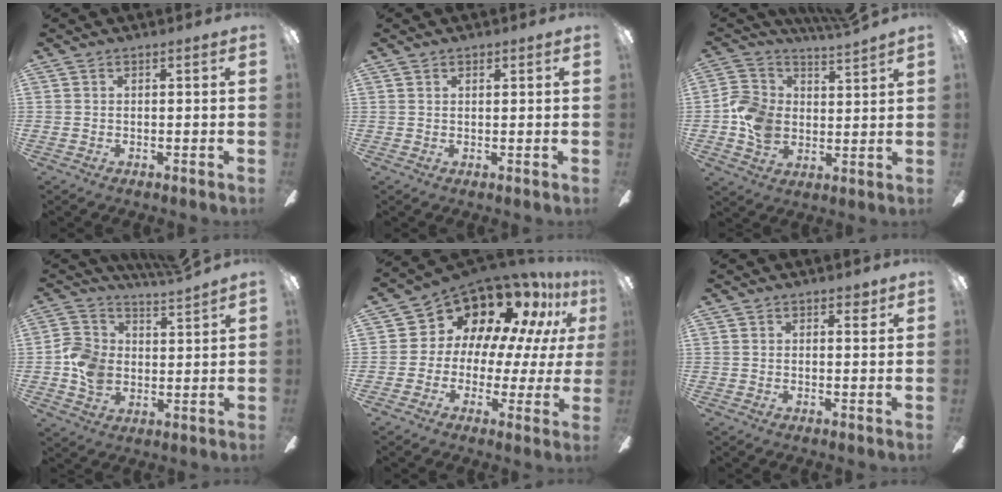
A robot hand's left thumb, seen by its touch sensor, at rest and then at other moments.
{"total": 0.9, "force": [0.6, 0.6, 0.2], "torque": [0.002, -0.001, 0.010]}
{"total": 8.1, "force": [2.1, 6.2, 4.7], "torque": [-0.114, -0.001, 0.043]}
{"total": 7.3, "force": [2.3, 5.5, 4.2], "torque": [-0.099, -0.003, 0.048]}
{"total": 16.0, "force": [11.2, 8.9, 7.2], "torque": [-0.124, -0.091, 0.204]}
{"total": 1.8, "force": [1.2, 1.0, 0.9], "torque": [-0.003, -0.002, 0.018]}